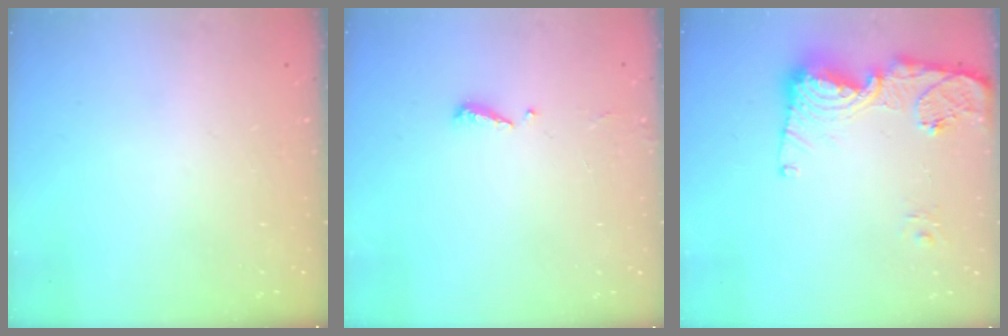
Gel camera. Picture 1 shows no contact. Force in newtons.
{"total": 4.9, "press": 4.8, "slide": 0.4}
{"total": 14.0, "press": 13.9, "slide": 1.5}